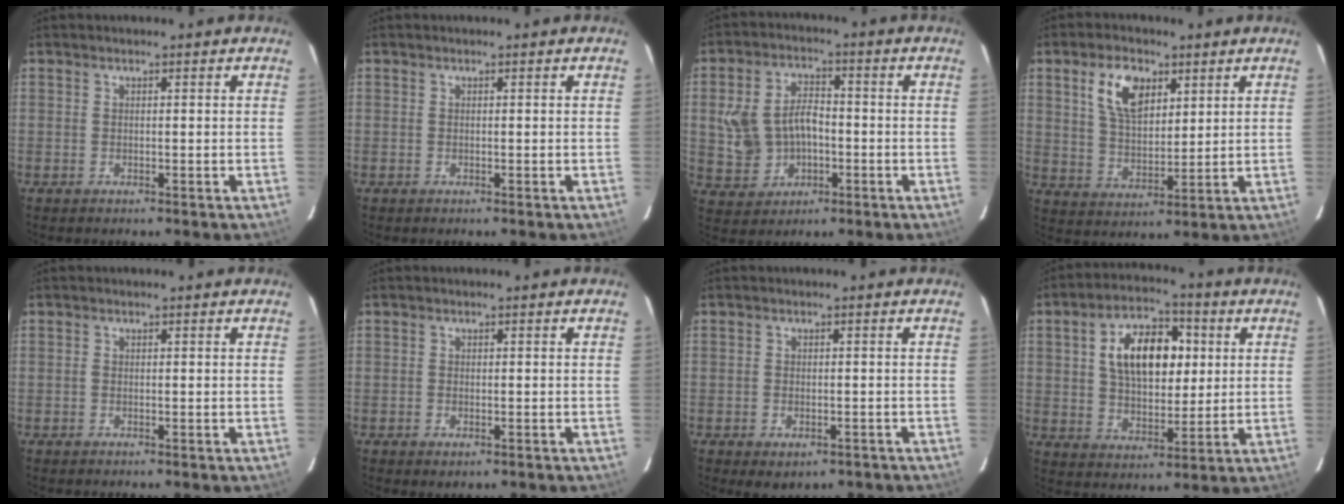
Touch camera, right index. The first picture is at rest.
{"total": 0.0}
{"total": 10.1, "force": [-1.2, 7.5, 6.6], "torque": [-0.151, 0.017, -0.003]}
{"total": 9.8, "force": [4.5, 5.5, 6.8], "torque": [-0.126, 0.013, 0.088]}
{"total": 0.0}
{"total": 1.4, "force": [-0.6, 0.9, 0.8], "torque": [-0.013, -0.003, -0.008]}
{"total": 4.1, "force": [-2.3, 2.5, 2.3], "torque": [-0.046, -0.010, -0.024]}
{"total": 13.9, "force": [3.2, 8.0, 10.9], "torque": [-0.185, 0.029, 0.058]}